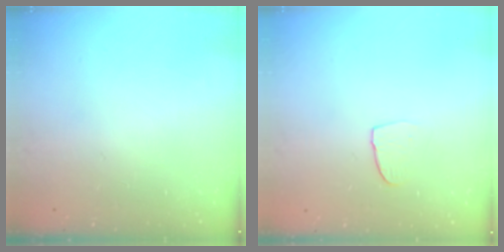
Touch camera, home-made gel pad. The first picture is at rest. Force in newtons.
{"total": 5.0, "press": 4.9, "slide": 0.5}